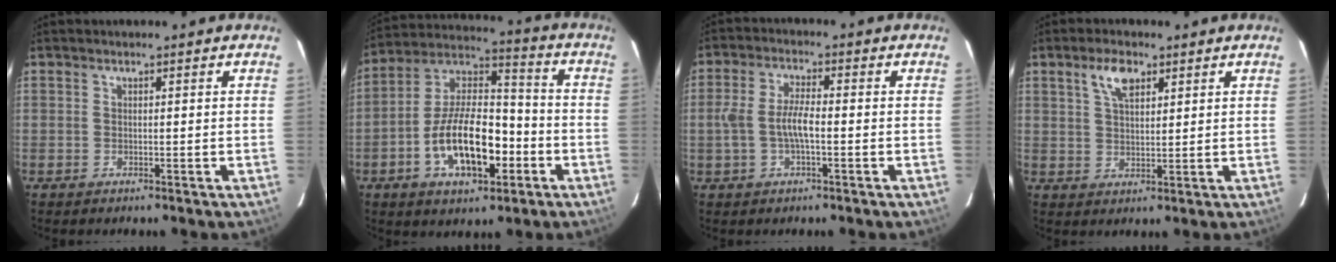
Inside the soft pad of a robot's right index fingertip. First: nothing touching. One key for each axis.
{"total": 16.9, "fx": -5.9, "fy": 7.8, "fz": 13.8, "tx": -0.258, "ty": 0.015, "tz": -0.099}
{"total": 5.7, "fx": -1.3, "fy": 1.6, "fz": 5.3, "tx": -0.112, "ty": 0.007, "tz": -0.023}
{"total": 5.3, "fx": 2.9, "fy": 2.4, "fz": 3.7, "tx": -0.066, "ty": 0.010, "tz": 0.054}